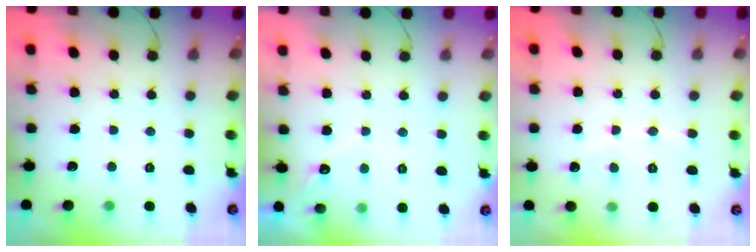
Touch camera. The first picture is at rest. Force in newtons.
{"total": 2.9, "press": 2.9, "slide": 0.1}
{"total": 2.6, "press": 2.6, "slide": 0.2}